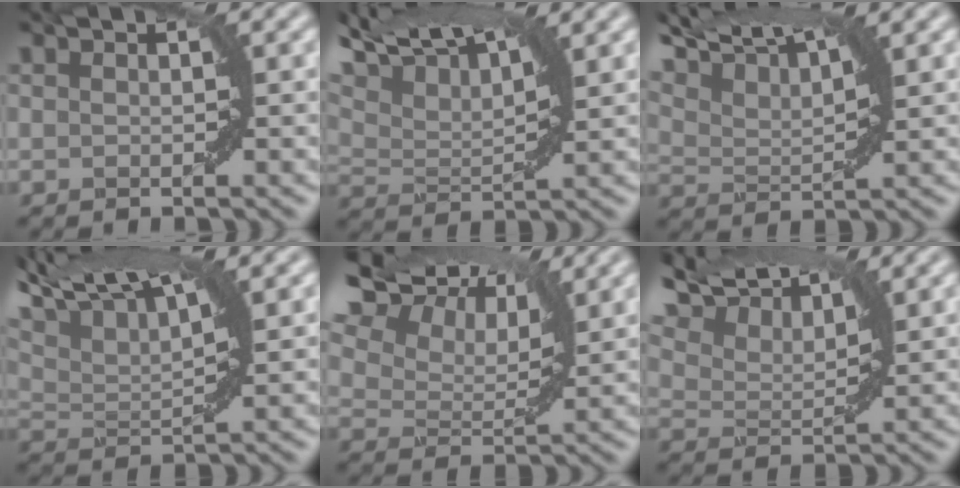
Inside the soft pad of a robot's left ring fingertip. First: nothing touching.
{"total": 10.4, "force": [7.2, 3.5, 6.7], "torque": [-0.134, 0.048, 0.111]}
{"total": 8.7, "force": [6.9, 2.0, 4.9], "torque": [-0.109, 0.030, 0.098]}
{"total": 9.5, "force": [6.2, 3.0, 6.5], "torque": [-0.126, 0.032, 0.102]}
{"total": 14.0, "force": [9.5, 7.1, 7.5], "torque": [-0.172, 0.060, 0.145]}
{"total": 10.6, "force": [8.5, 3.3, 5.4], "torque": [-0.129, 0.036, 0.125]}